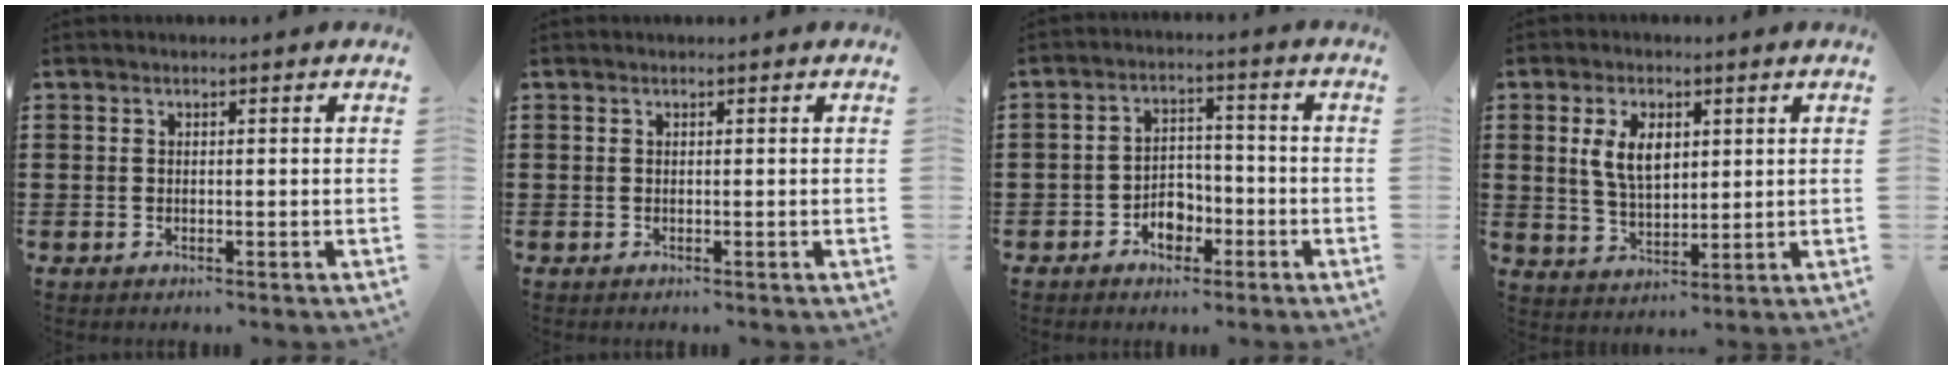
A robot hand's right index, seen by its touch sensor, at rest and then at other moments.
{"total": 0.0}
{"total": 4.4, "force": [-2.6, 3.0, 2.0], "torque": [-0.028, 0.007, -0.051]}
{"total": 6.3, "force": [1.7, 3.5, 5.0], "torque": [-0.115, 0.008, 0.026]}